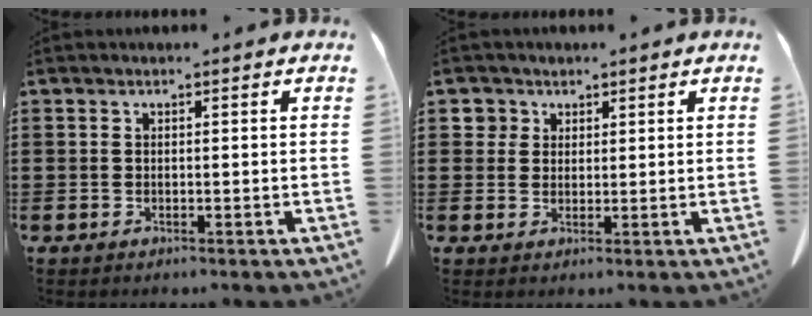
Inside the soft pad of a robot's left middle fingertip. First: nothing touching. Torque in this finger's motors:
{"motor_torque": [0.01, 0.01, 0.00, 0.00]}